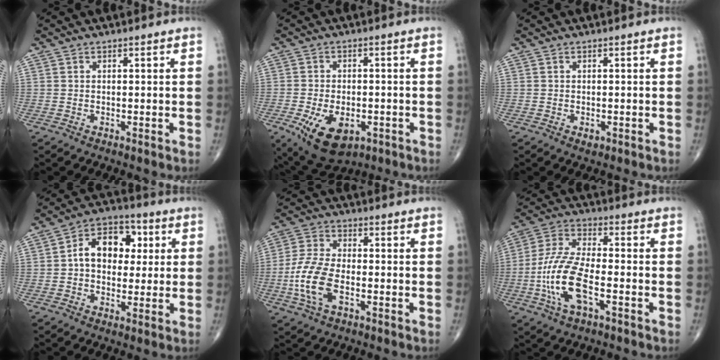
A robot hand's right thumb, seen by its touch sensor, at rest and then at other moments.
{"total": 11.3, "force": [-4.4, 6.5, 8.1], "torque": [-0.126, 0.004, -0.059]}
{"total": 1.0, "force": [-0.4, 0.7, 0.6], "torque": [-0.005, 0.000, -0.003]}
{"total": 11.4, "force": [1.6, 8.1, 7.9], "torque": [-0.091, 0.023, 0.016]}
{"total": 10.4, "force": [-3.0, 5.3, 8.5], "torque": [-0.184, 0.014, -0.062]}
{"total": 13.5, "force": [-4.1, 5.4, 11.7], "torque": [-0.251, 0.024, -0.081]}